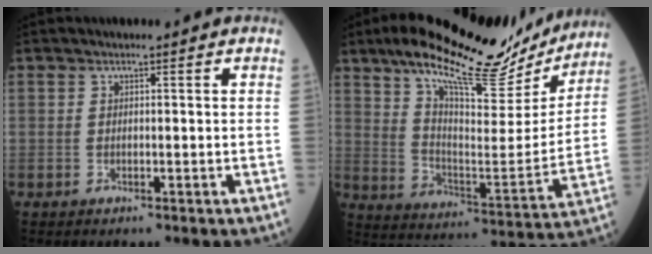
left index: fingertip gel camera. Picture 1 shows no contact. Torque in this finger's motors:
{"motor_torque": [0.90, -1.24, 0.80, 0.16]}